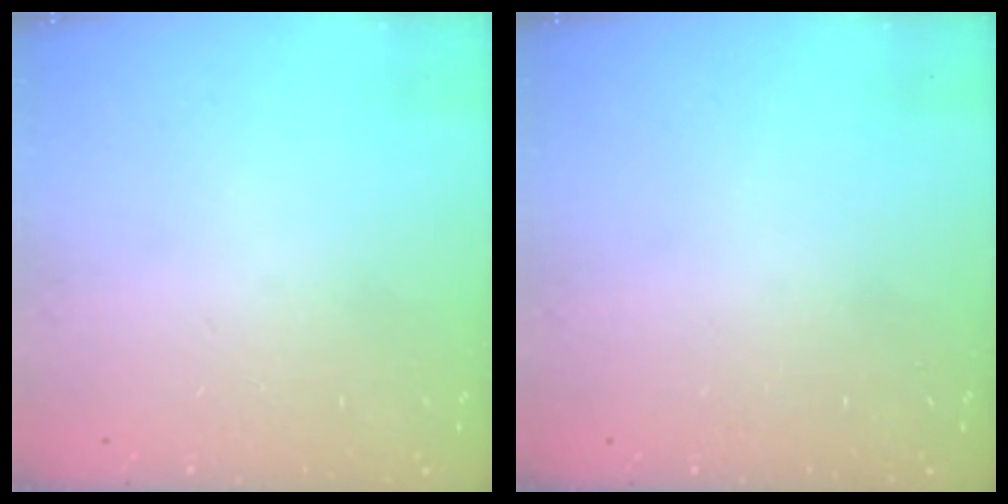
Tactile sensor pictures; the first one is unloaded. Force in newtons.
{"total": 0.0}